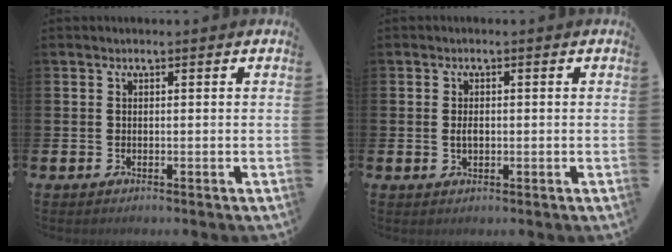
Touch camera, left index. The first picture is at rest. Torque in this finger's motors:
{"motor_torque": [0.24, 0.00, 0.03, 0.06]}